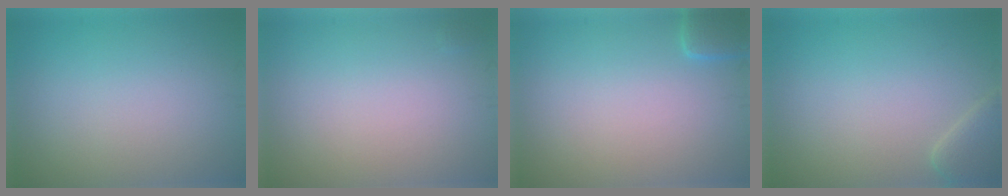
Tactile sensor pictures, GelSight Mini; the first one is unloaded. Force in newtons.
{"total": 0.0}
{"total": 1.9, "press": 1.9, "slide": 0.2}
{"total": 2.6, "press": 2.6, "slide": 0.2}